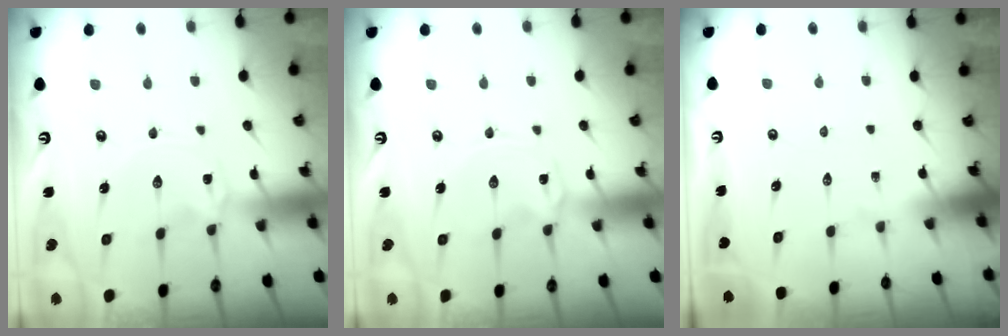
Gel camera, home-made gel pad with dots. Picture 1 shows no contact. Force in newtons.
{"total": 1.4, "press": 1.4, "slide": 0.2}
{"total": 0.0}